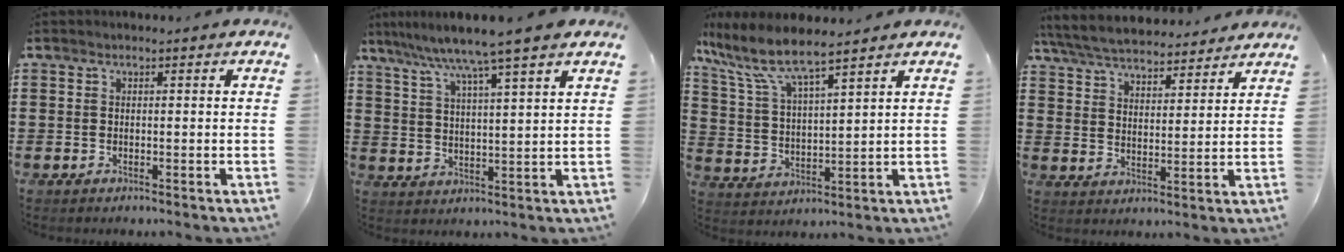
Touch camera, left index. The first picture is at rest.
{"total": 7.0, "force": [5.8, -1.1, 3.8], "torque": [-0.094, -0.030, 0.094]}
{"total": 7.4, "force": [6.0, 1.3, 4.2], "torque": [-0.108, -0.028, 0.101]}
{"total": 6.2, "force": [6.0, 0.8, 1.4], "torque": [-0.055, -0.030, 0.105]}